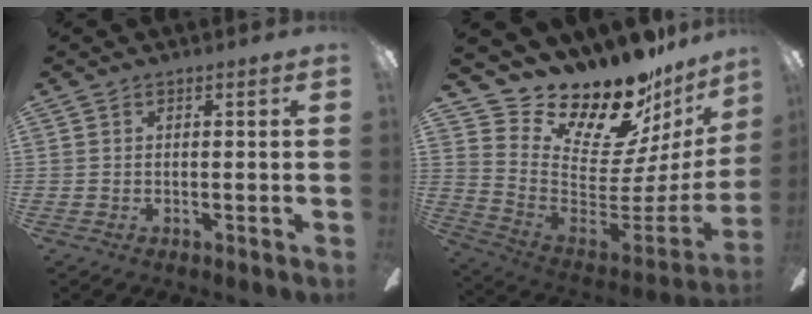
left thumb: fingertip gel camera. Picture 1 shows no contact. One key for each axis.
{"total": 17.3, "fx": 15.2, "fy": 5.7, "fz": 6.1, "tx": -0.096, "ty": -0.141, "tz": 0.263}